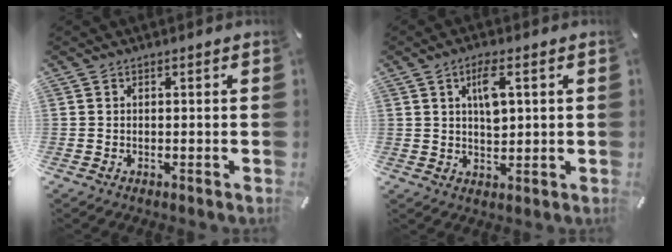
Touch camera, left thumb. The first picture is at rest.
{"total": 6.0, "force": [2.1, 2.5, 5.0], "torque": [-0.091, 0.001, 0.031]}